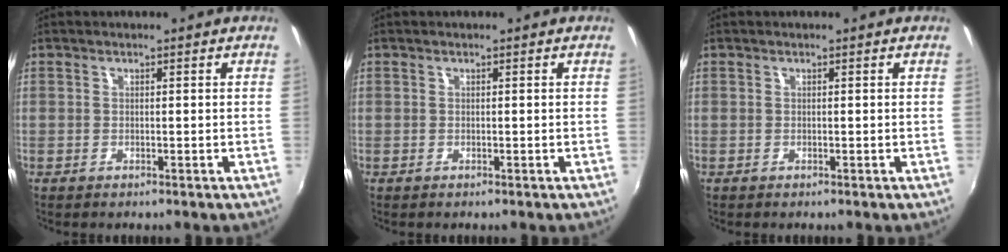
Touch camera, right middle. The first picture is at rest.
{"total": 0.0}
{"total": 0.0}